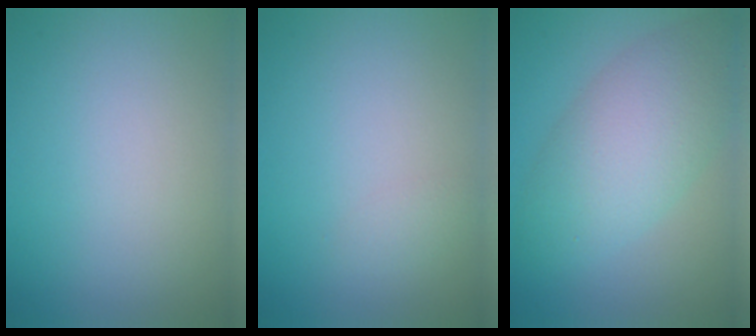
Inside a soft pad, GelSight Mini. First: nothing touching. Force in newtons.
{"total": 0.8, "press": 0.8, "slide": 0.0}
{"total": 6.9, "press": 6.9, "slide": 0.1}